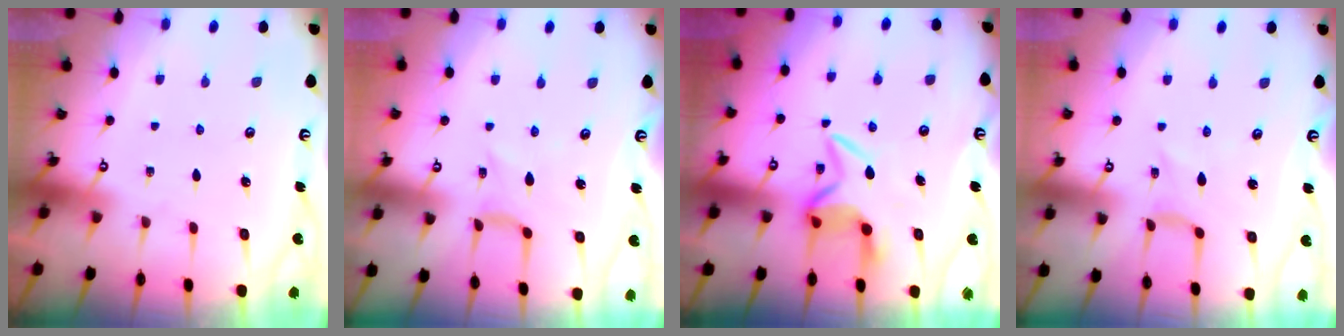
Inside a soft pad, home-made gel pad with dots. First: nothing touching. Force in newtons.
{"total": 1.2, "press": 1.2, "slide": 0.2}
{"total": 6.6, "press": 6.4, "slide": 1.5}
{"total": 0.0}